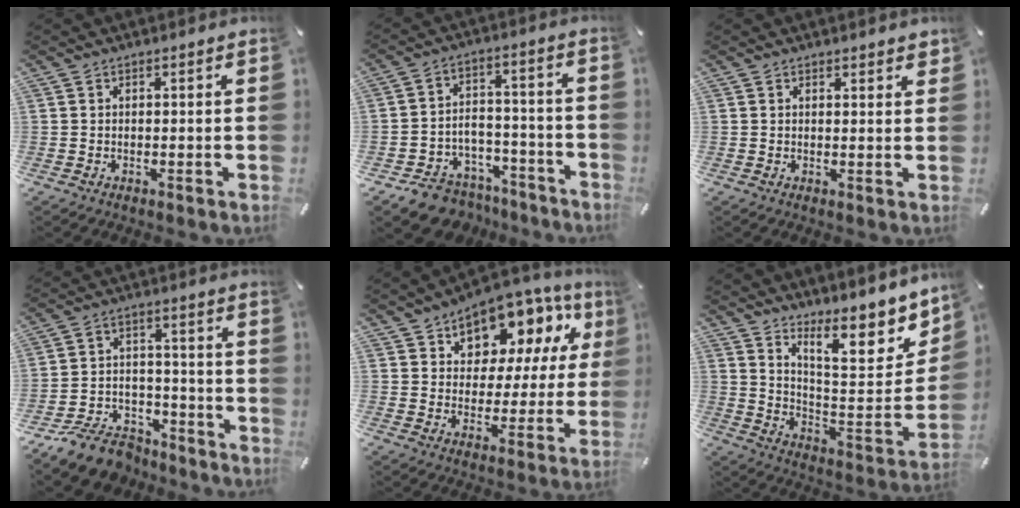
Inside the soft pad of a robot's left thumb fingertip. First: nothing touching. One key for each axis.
{"total": 8.9, "fx": -7.0, "fy": 5.2, "fz": 2.1, "tx": -0.024, "ty": 0.048, "tz": -0.125}
{"total": 1.4, "fx": 1.3, "fy": 0.5, "fz": 0.3, "tx": 0.001, "ty": -0.006, "tz": 0.024}
{"total": 11.7, "fx": -9.1, "fy": 6.4, "fz": 3.8, "tx": -0.048, "ty": 0.069, "tz": -0.162}
{"total": 10.4, "fx": 7.6, "fy": 6.6, "fz": 2.8, "tx": -0.058, "ty": -0.066, "tz": 0.136}
{"total": 16.1, "fx": 11.8, "fy": 5.4, "fz": 9.6, "tx": -0.125, "ty": -0.100, "tz": 0.194}